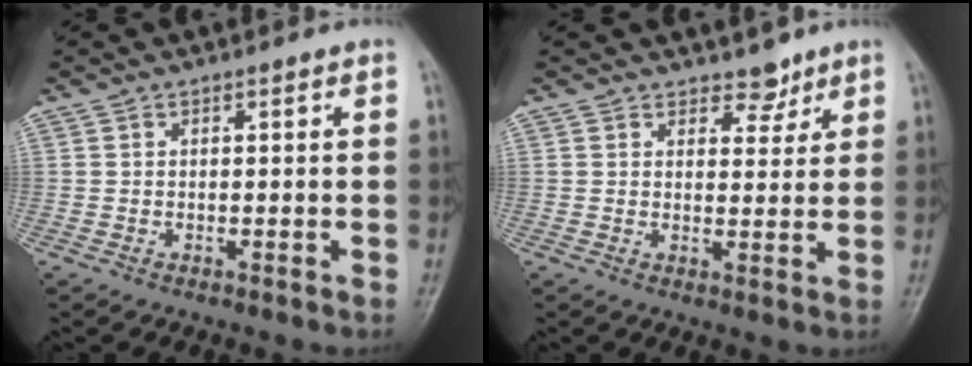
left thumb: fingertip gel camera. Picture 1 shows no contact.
{"total": 3.5, "force": [2.8, 1.9, 0.9], "torque": [0.011, -0.019, 0.041]}